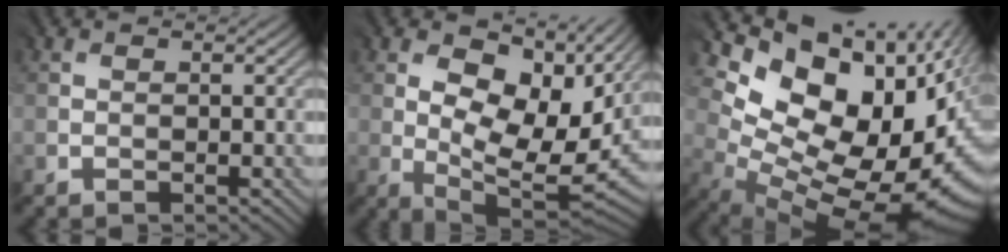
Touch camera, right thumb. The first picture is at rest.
{"total": 13.9, "force": [3.2, 7.6, 11.1], "torque": [-0.199, -0.014, 0.067]}
{"total": 16.0, "force": [3.9, 9.8, 12.1], "torque": [-0.160, -0.032, 0.121]}